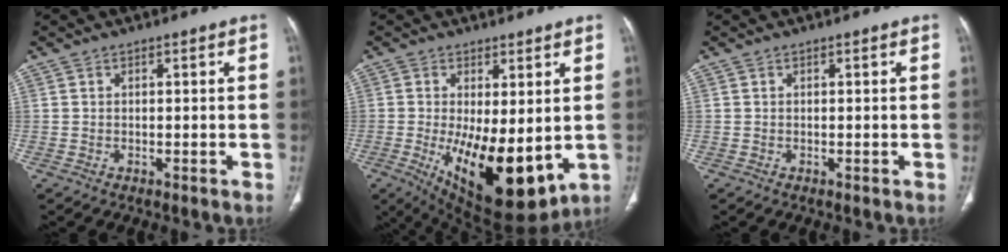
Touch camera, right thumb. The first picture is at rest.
{"total": 17.2, "force": [-2.4, 7.3, 15.4], "torque": [-0.243, -0.035, -0.012]}
{"total": 0.0}